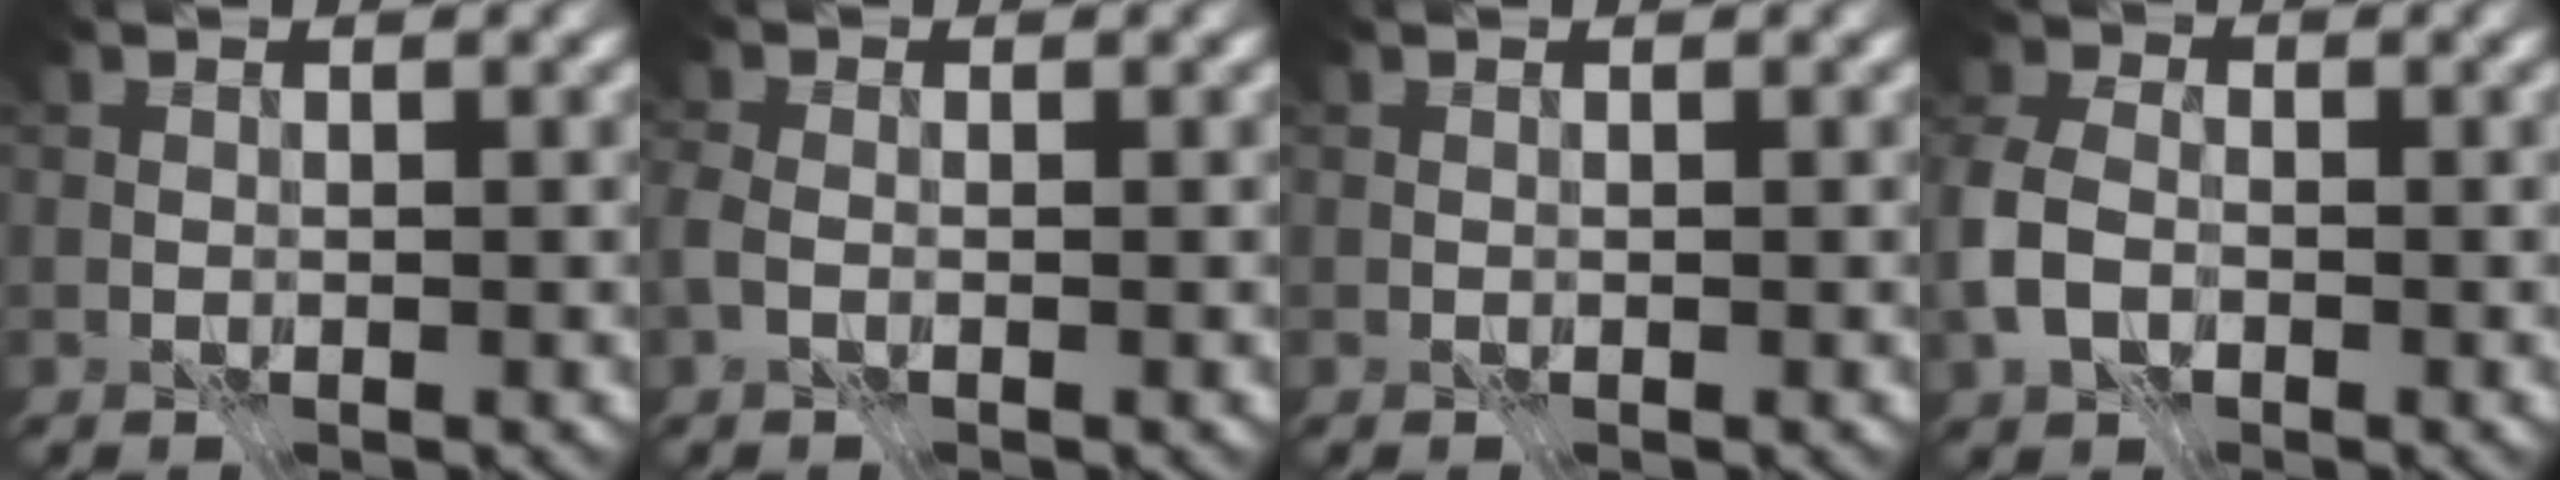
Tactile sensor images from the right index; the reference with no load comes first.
{"total": 2.4, "force": [-0.8, 1.7, 1.6], "torque": [-0.041, -0.002, -0.021]}
{"total": 0.0}
{"total": 5.6, "force": [-1.7, 4.0, 3.5], "torque": [-0.092, 0.003, -0.046]}